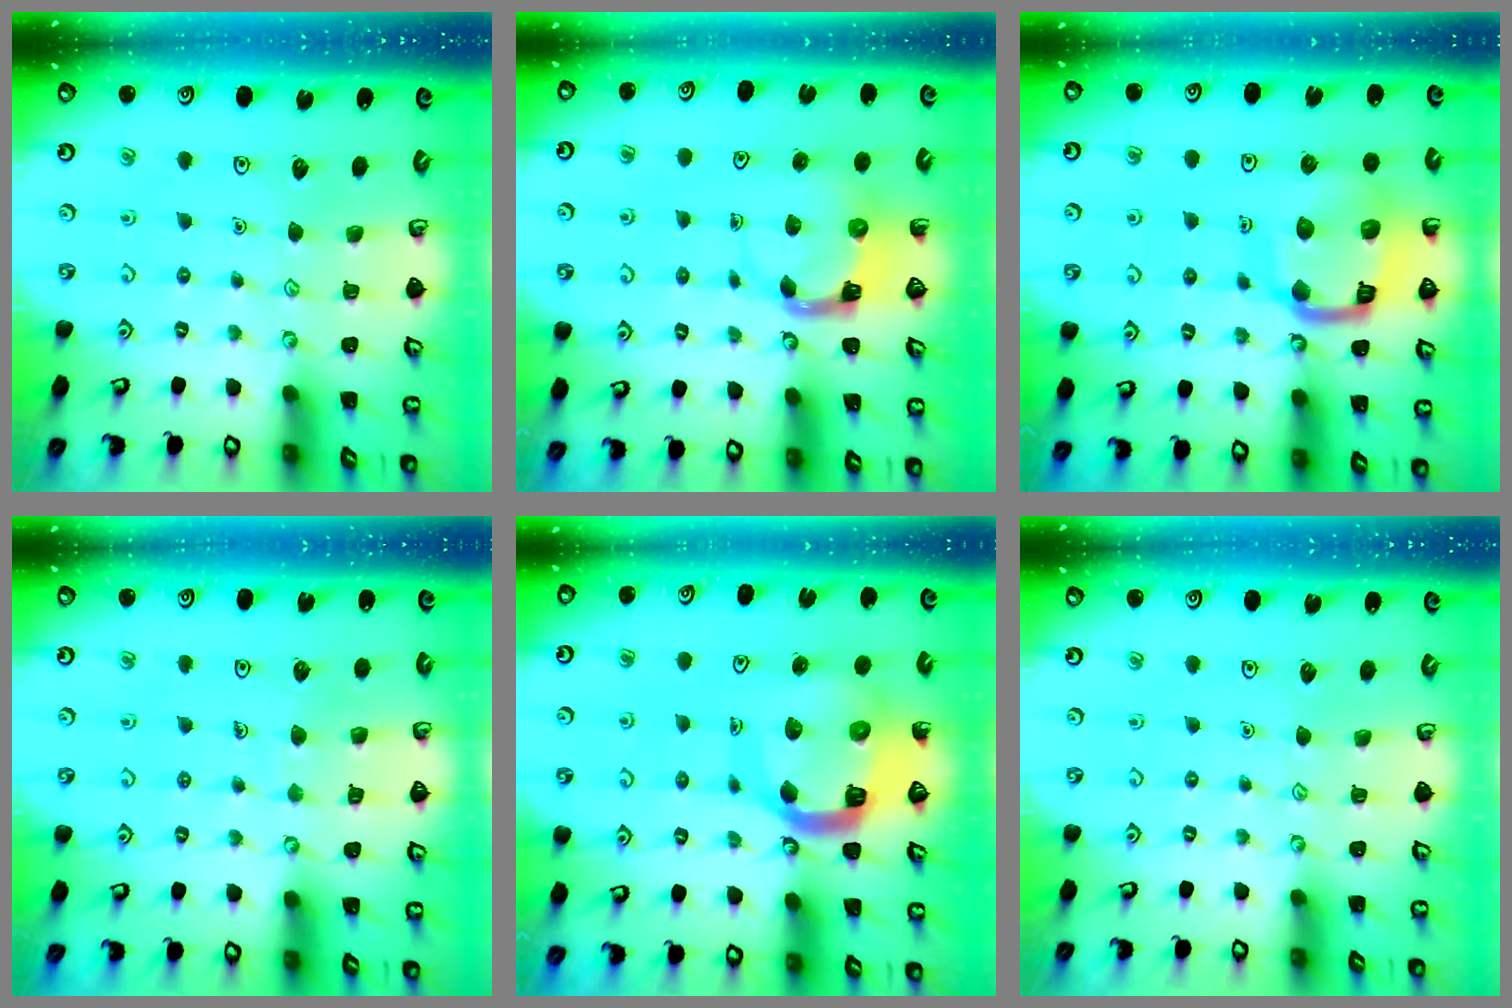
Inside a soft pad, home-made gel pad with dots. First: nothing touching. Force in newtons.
{"total": 3.7, "press": 3.7, "slide": 0.6}
{"total": 17.0, "press": 16.9, "slide": 1.9}
{"total": 5.7, "press": 5.7, "slide": 0.5}
{"total": 13.6, "press": 13.5, "slide": 1.6}
{"total": 0.0}